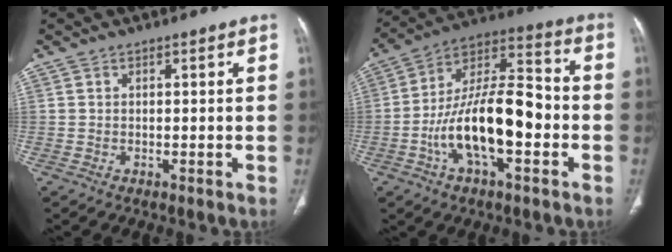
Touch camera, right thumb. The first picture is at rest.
{"total": 19.4, "force": [-4.7, 8.4, 16.8], "torque": [-0.285, 0.044, -0.084]}